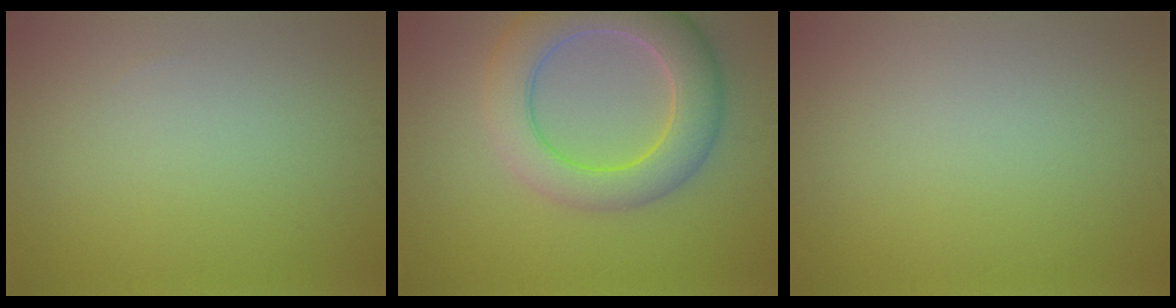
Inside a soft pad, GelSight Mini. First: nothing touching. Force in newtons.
{"total": 7.9, "press": 7.8, "slide": 0.5}
{"total": 0.0}